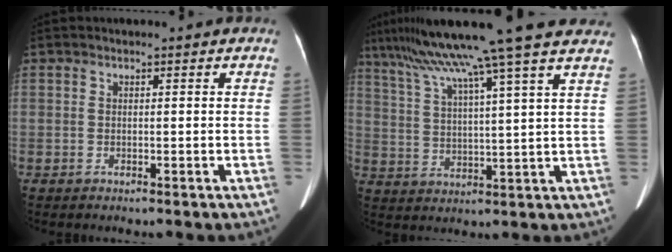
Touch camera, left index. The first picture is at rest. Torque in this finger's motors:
{"motor_torque": [0.93, -1.21, 0.28, 0.21]}